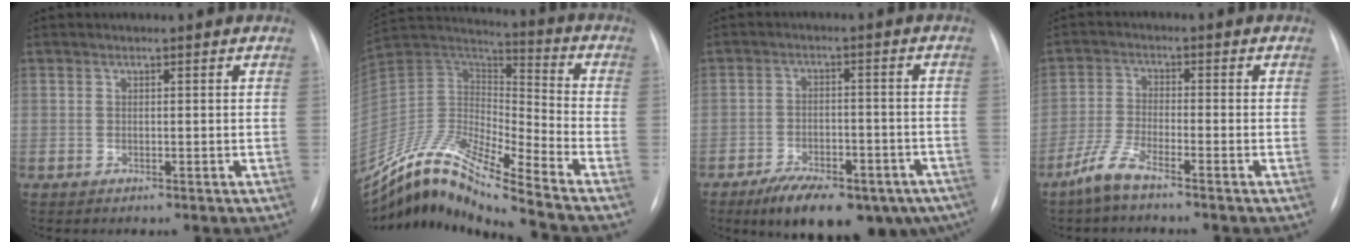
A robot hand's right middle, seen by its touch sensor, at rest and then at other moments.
{"total": 17.4, "force": [-15.1, 0.1, 8.7], "torque": [-0.163, 0.028, -0.281]}
{"total": 17.7, "force": [-12.1, 6.9, 11.0], "torque": [-0.122, 0.003, -0.167]}
{"total": 5.0, "force": [-3.9, 0.3, 3.0], "torque": [-0.075, -0.011, -0.088]}